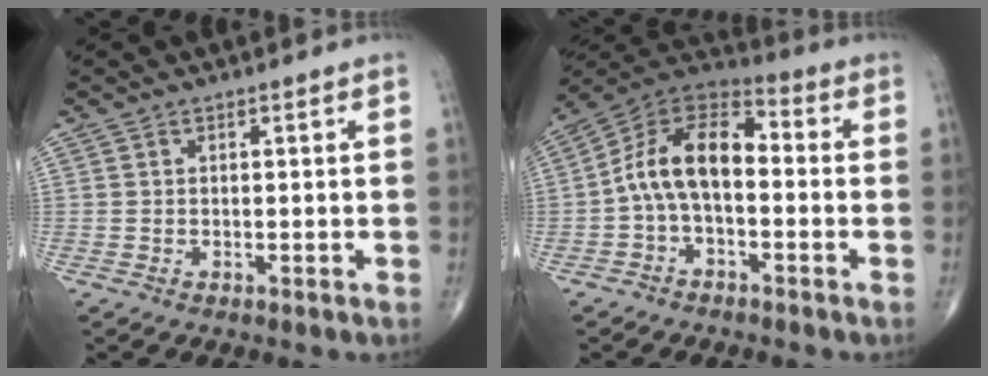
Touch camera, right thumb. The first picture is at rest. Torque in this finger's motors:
{"motor_torque": [0.15, 0.15, 0.42, -0.09, 0.37]}